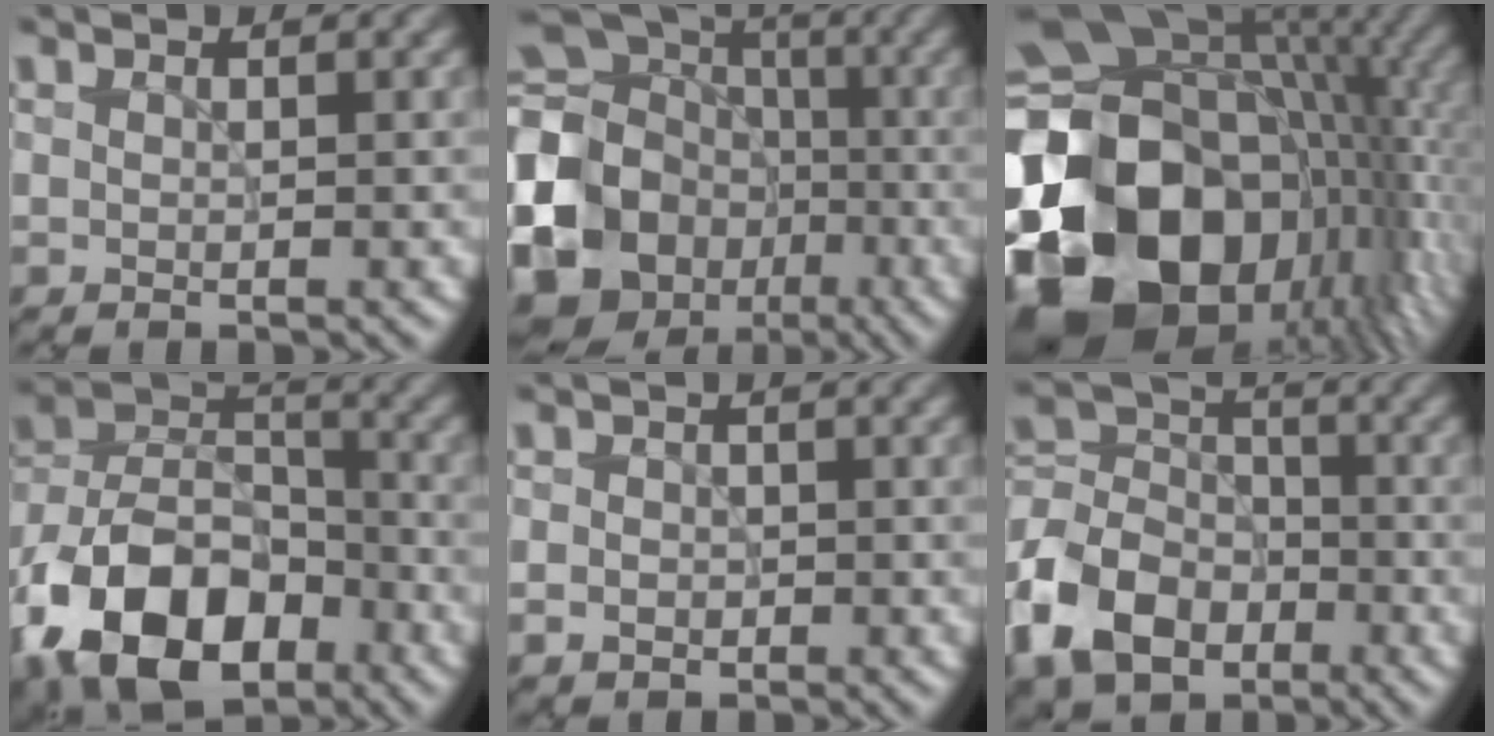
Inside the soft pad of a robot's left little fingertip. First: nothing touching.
{"total": 21.9, "force": [-4.5, 19.5, 8.9], "torque": [-0.212, -0.022, -0.108]}
{"total": 21.9, "force": [-5.2, 16.5, 13.4], "torque": [-0.309, -0.026, -0.072]}
{"total": 14.6, "force": [-7.3, 9.3, 8.6], "torque": [-0.165, -0.010, -0.139]}
{"total": 1.4, "force": [-0.5, 1.2, 0.7], "torque": [-0.008, -0.004, -0.012]}
{"total": 8.8, "force": [-4.0, 6.5, 4.4], "torque": [-0.096, 0.007, -0.100]}